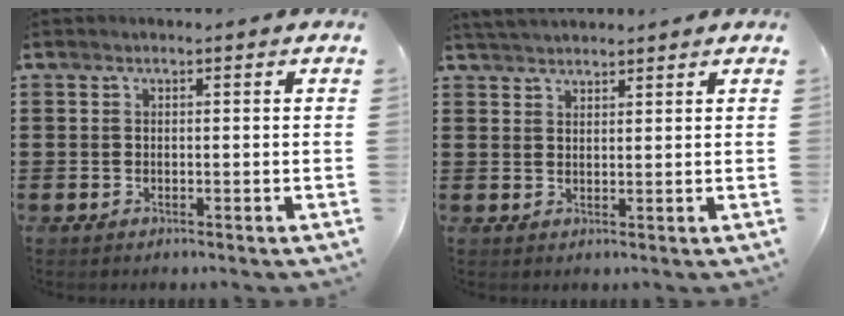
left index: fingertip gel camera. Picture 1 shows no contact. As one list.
[{"total": 2.4, "force": [2.4, 0.2, 0.3], "torque": [-0.011, 0.001, 0.047]}]